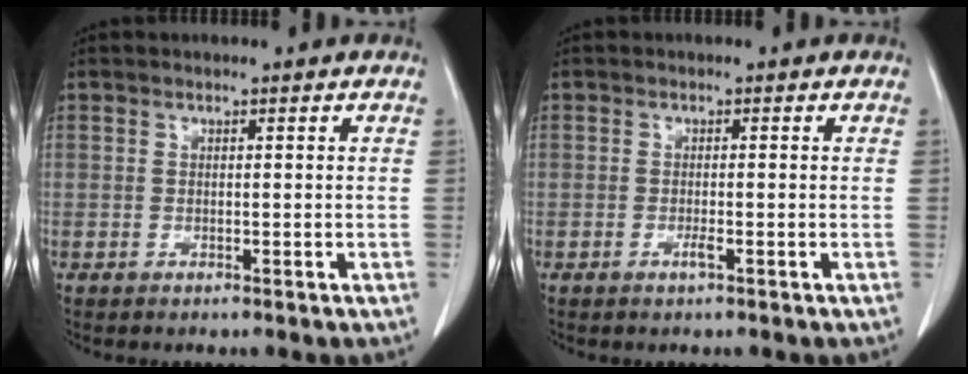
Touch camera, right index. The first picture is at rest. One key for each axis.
{"total": 1.2, "fx": -0.6, "fy": -0.1, "fz": 1.1, "tx": -0.023, "ty": -0.002, "tz": -0.010}